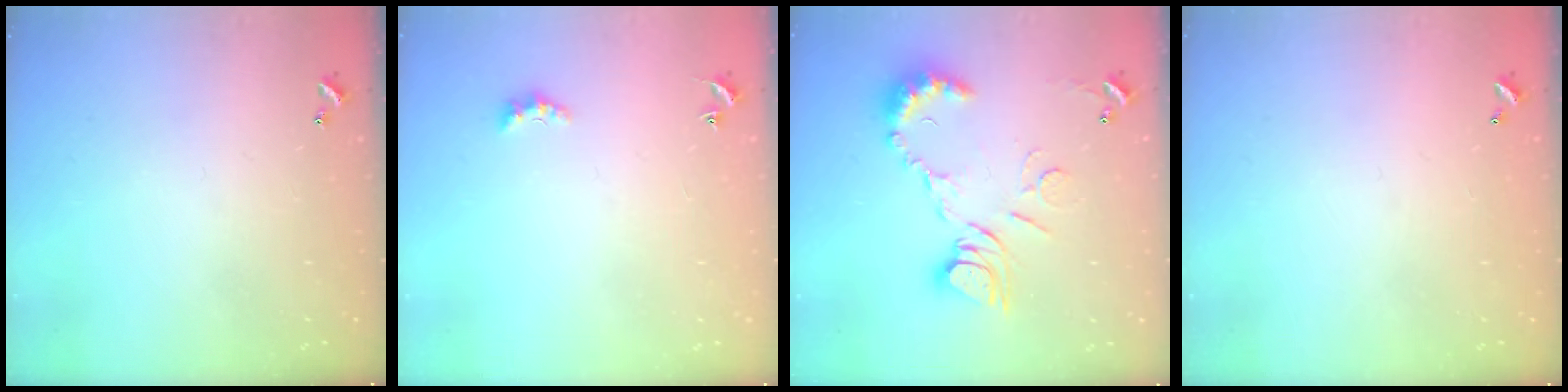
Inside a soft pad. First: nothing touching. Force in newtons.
{"total": 2.7, "press": 2.7, "slide": 0.6}
{"total": 12.5, "press": 12.4, "slide": 1.3}
{"total": 2.9, "press": 2.9, "slide": 0.1}